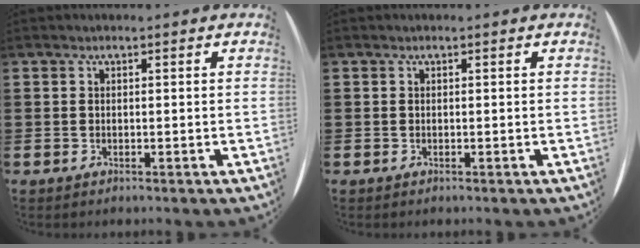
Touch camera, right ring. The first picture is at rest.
{"total": 0.0}